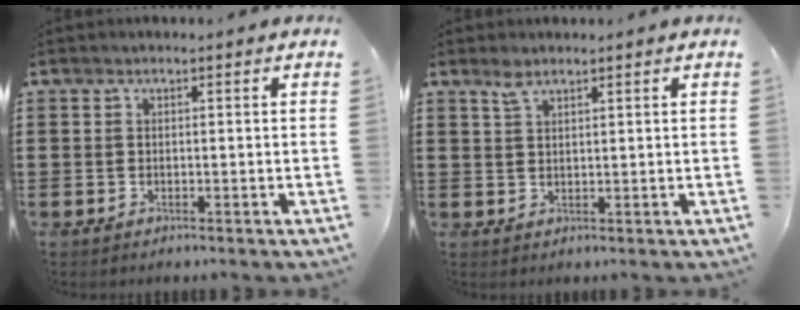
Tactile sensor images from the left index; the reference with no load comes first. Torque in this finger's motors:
{"motor_torque": [2.14, 0.00, -0.14, -0.08]}